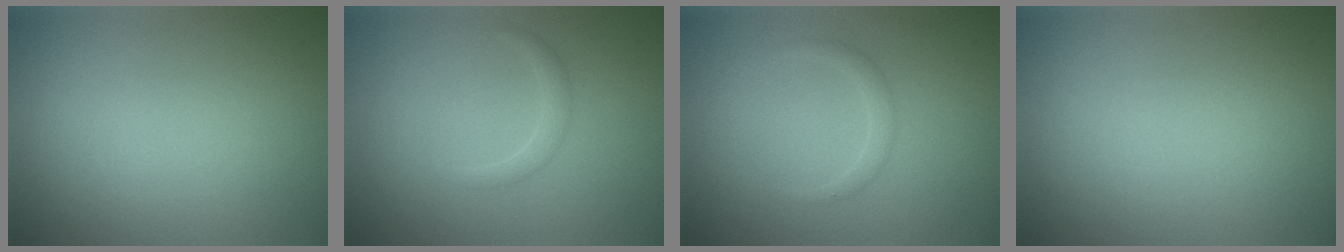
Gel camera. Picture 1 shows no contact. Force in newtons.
{"total": 0.7, "press": 0.7, "slide": 0.1}
{"total": 1.0, "press": 1.0, "slide": 0.1}
{"total": 0.0}